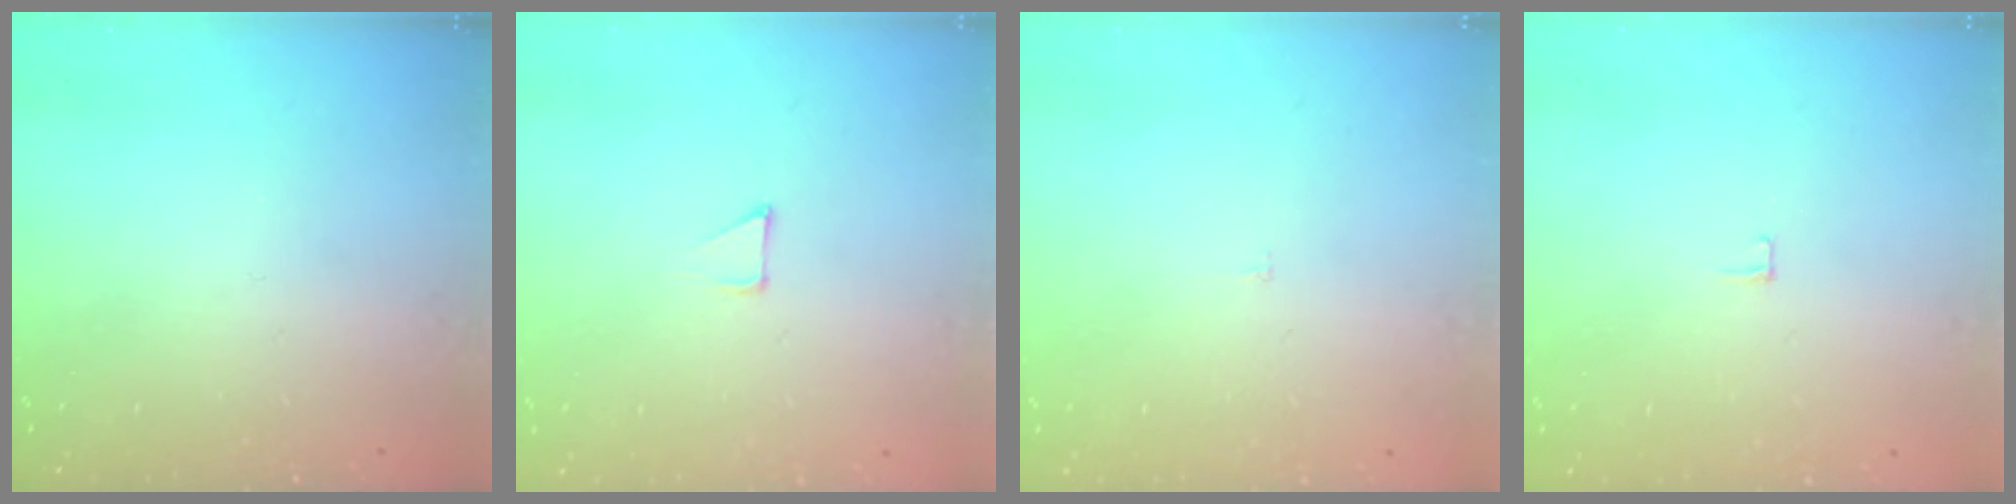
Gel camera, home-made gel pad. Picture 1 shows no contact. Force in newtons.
{"total": 2.8, "press": 2.8, "slide": 0.2}
{"total": 1.8, "press": 1.8, "slide": 0.1}
{"total": 3.4, "press": 3.3, "slide": 0.3}